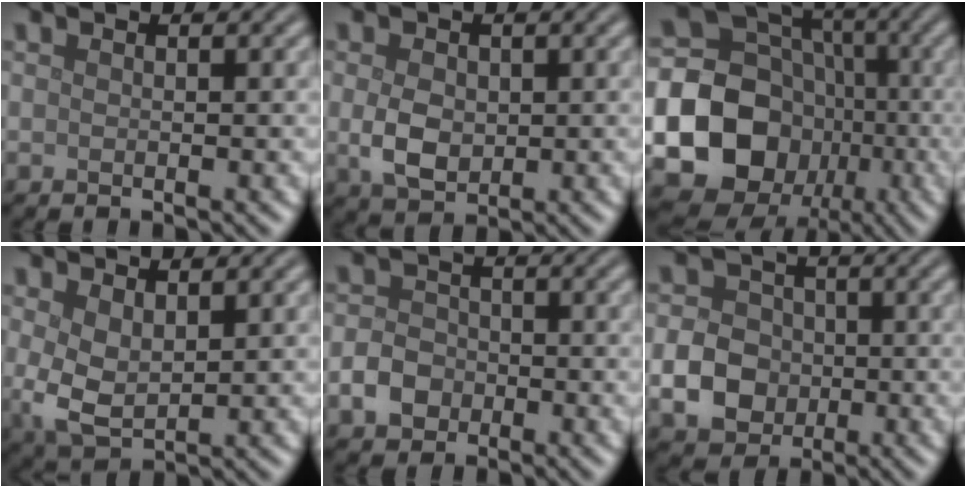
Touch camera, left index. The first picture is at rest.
{"total": 3.4, "force": [-0.1, 2.5, 2.4], "torque": [-0.050, -0.002, -0.001]}
{"total": 20.8, "force": [-4.9, 18.9, 7.2], "torque": [-0.179, -0.019, -0.114]}
{"total": 3.9, "force": [0.7, 2.3, 3.2], "torque": [-0.075, -0.002, 0.019]}
{"total": 2.8, "force": [-1.1, 2.2, 1.2], "torque": [-0.021, 0.002, -0.025]}
{"total": 4.6, "force": [-0.9, 4.0, 2.1], "torque": [-0.038, 0.003, -0.025]}